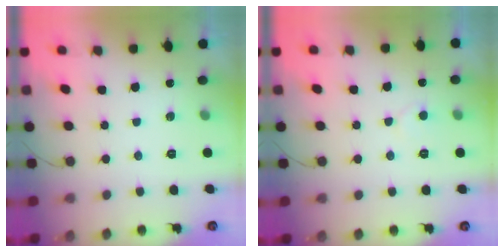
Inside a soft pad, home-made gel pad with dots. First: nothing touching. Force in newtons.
{"total": 3.7, "press": 3.7, "slide": 0.3}